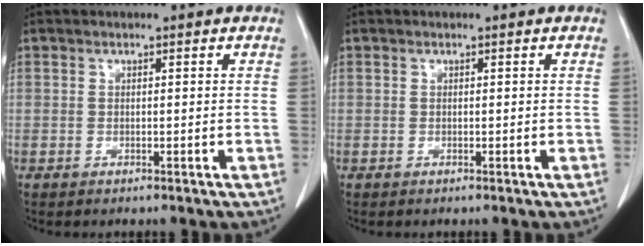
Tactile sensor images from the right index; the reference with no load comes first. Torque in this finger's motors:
{"motor_torque": [0.00, 0.00, 0.00, 0.00]}